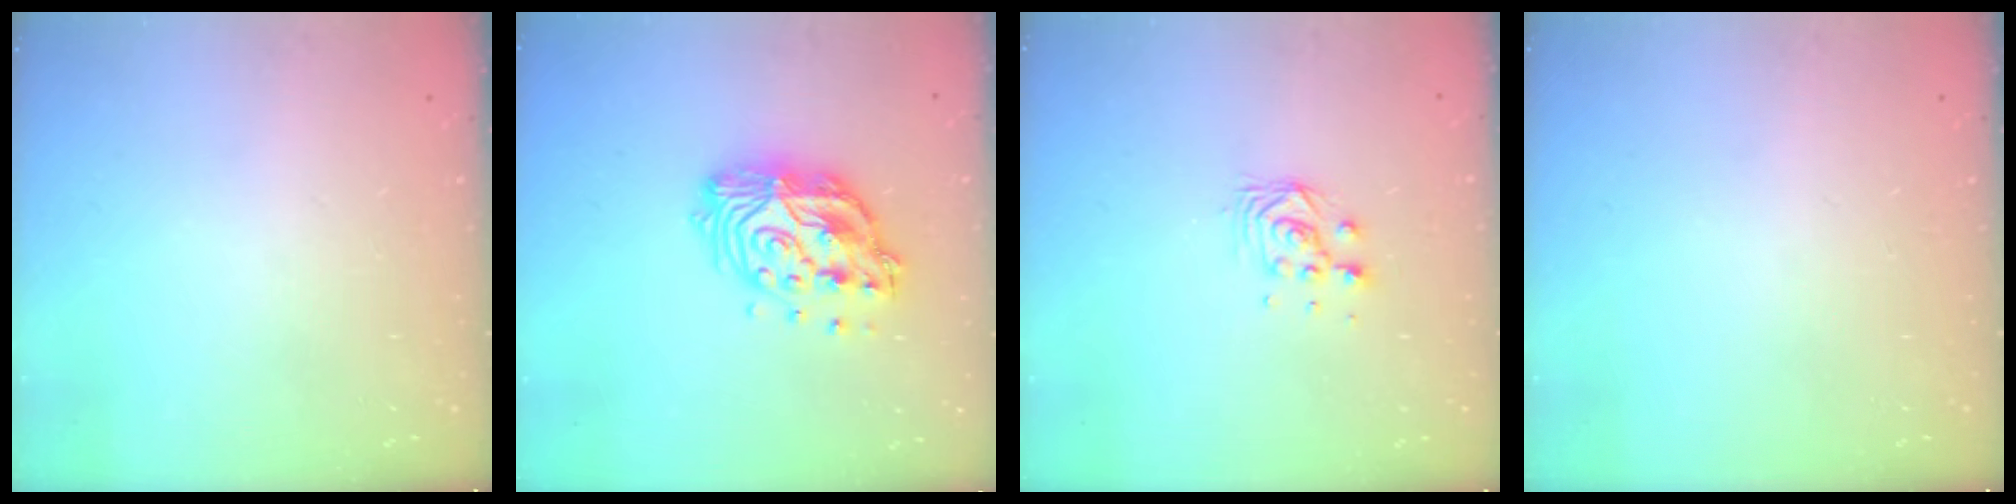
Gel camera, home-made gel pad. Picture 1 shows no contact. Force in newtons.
{"total": 15.0, "press": 14.9, "slide": 1.3}
{"total": 4.7, "press": 4.6, "slide": 0.6}
{"total": 0.0}